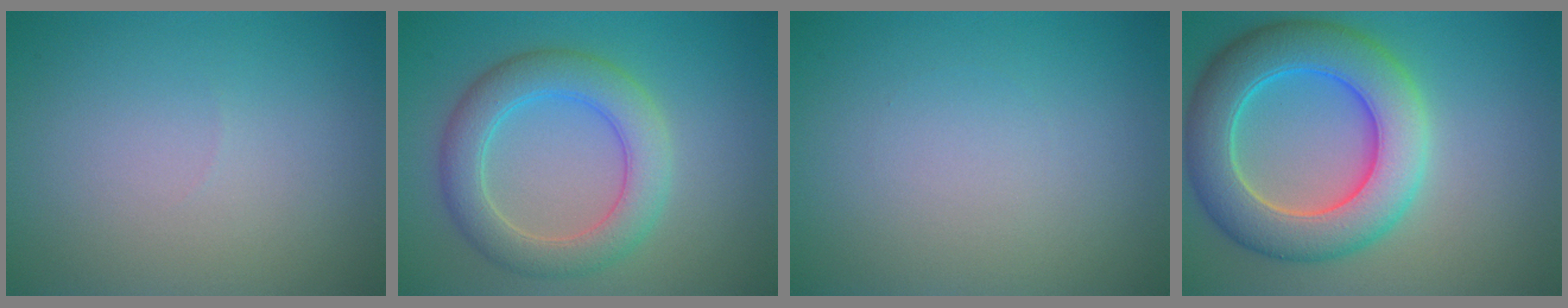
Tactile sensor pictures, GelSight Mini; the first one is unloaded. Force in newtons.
{"total": 5.3, "press": 5.2, "slide": 0.3}
{"total": 0.0}
{"total": 8.8, "press": 8.8, "slide": 0.3}